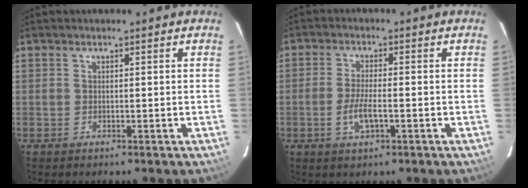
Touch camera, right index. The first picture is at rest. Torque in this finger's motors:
{"motor_torque": [-0.01, -0.06, 0.02, 0.02]}